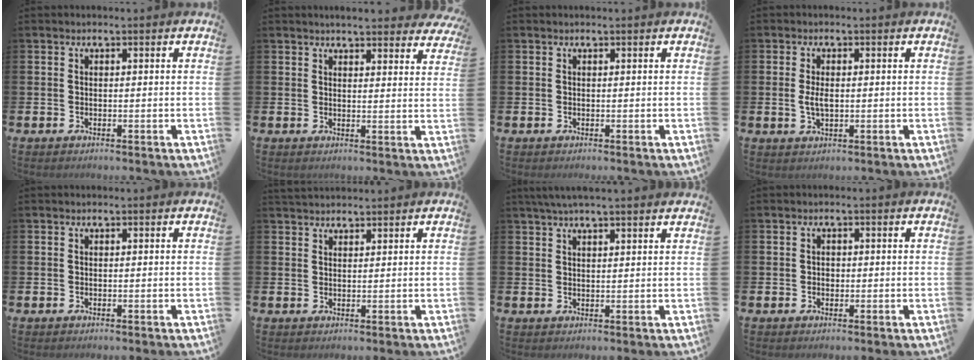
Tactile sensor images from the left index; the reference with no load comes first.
{"total": 3.7, "force": [3.7, 0.4, 0.5], "torque": [-0.007, -0.021, 0.065]}
{"total": 0.0}
{"total": 2.7, "force": [0.0, 1.3, 2.4], "torque": [-0.034, -0.001, -0.004]}
{"total": 0.0}
{"total": 2.0, "force": [1.9, 0.5, 0.1], "torque": [0.005, -0.009, 0.034]}
{"total": 3.7, "force": [3.3, 0.0, 1.5], "torque": [-0.033, -0.004, 0.061]}
{"total": 0.8, "force": [0.0, 0.8, 0.3], "torque": [0.006, 0.001, -0.005]}